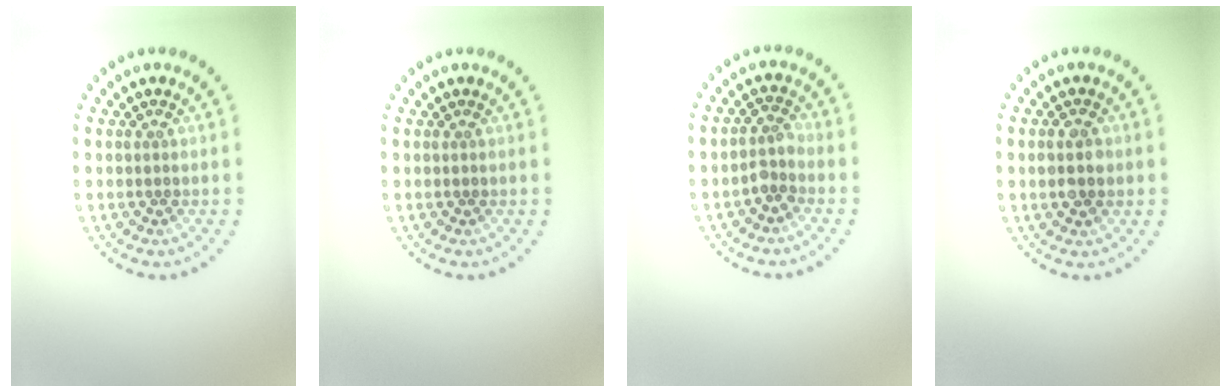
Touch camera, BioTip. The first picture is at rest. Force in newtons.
{"total": 0.0}
{"total": 1.9, "press": 1.3, "slide": 1.3}
{"total": 2.8, "press": 2.8, "slide": 0.1}